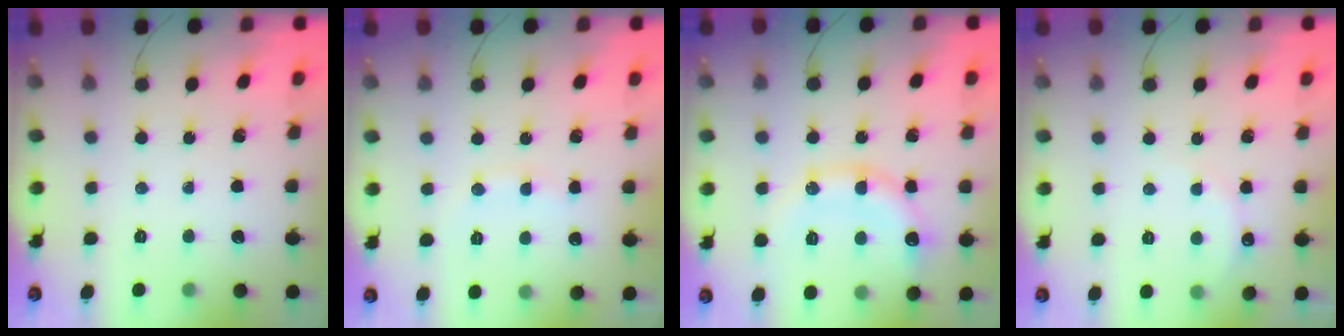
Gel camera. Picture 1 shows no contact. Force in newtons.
{"total": 7.5, "press": 7.3, "slide": 1.5}
{"total": 12.1, "press": 12.0, "slide": 1.6}
{"total": 6.6, "press": 6.5, "slide": 1.3}